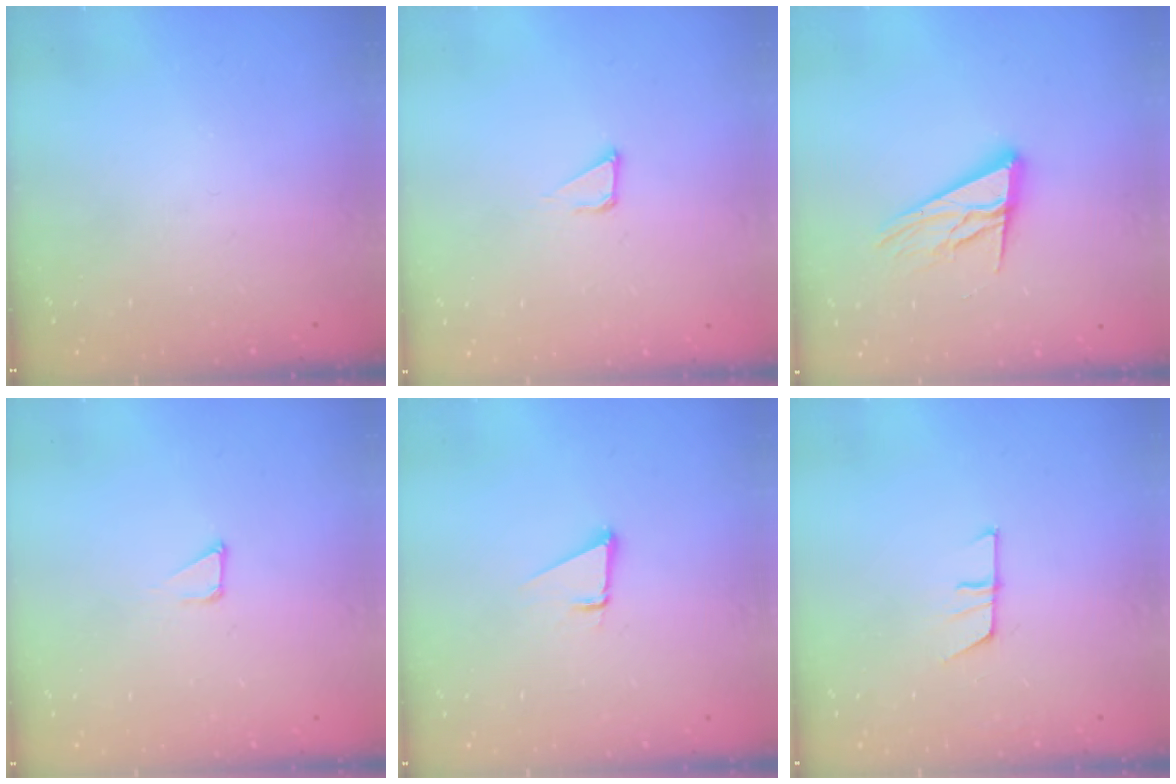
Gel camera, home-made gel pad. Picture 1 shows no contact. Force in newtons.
{"total": 2.8, "press": 2.8, "slide": 0.1}
{"total": 13.3, "press": 13.1, "slide": 2.5}
{"total": 1.2, "press": 1.2, "slide": 0.0}
{"total": 1.9, "press": 1.9, "slide": 0.0}
{"total": 7.8, "press": 7.8, "slide": 0.4}